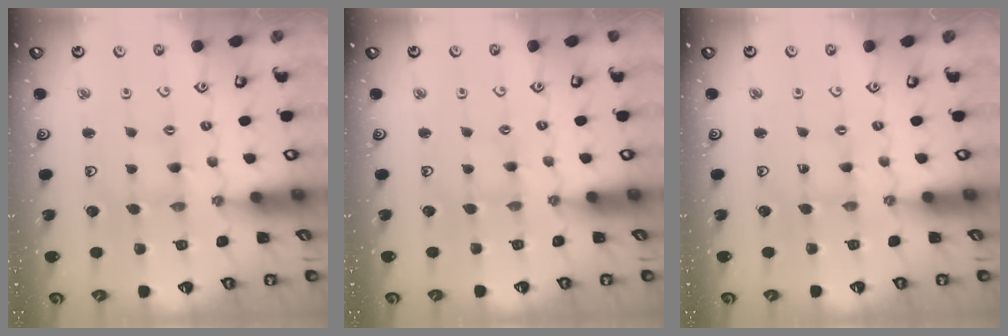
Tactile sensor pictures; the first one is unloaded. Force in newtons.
{"total": 0.6, "press": 0.6, "slide": 0.2}
{"total": 0.0}